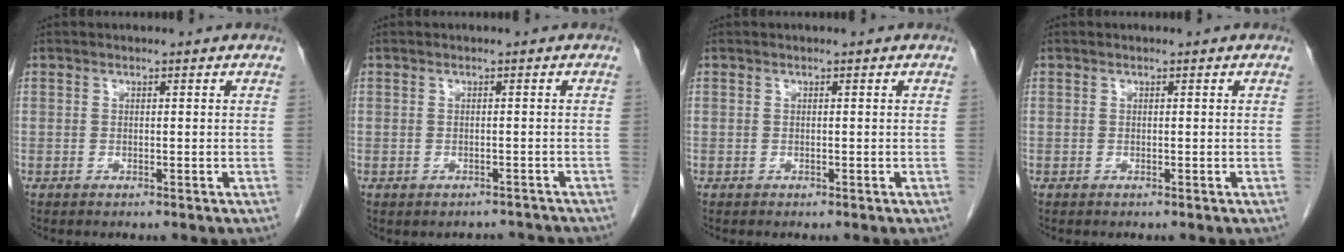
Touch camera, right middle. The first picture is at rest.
{"total": 2.5, "force": [-2.2, 1.3, 0.1], "torque": [0.000, 0.008, -0.027]}
{"total": 0.0}
{"total": 0.0}